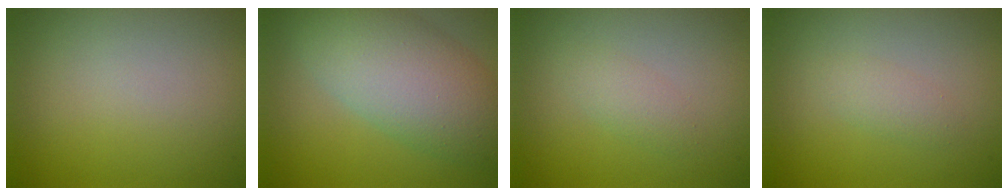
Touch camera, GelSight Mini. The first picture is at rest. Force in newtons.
{"total": 7.5, "press": 7.5, "slide": 0.2}
{"total": 1.4, "press": 1.3, "slide": 0.1}
{"total": 1.3, "press": 1.3, "slide": 0.1}